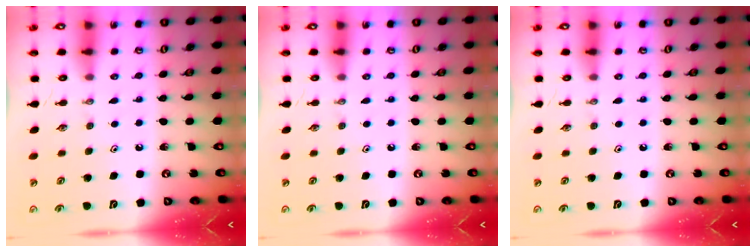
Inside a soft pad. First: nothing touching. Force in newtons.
{"total": 0.0}
{"total": 0.0}